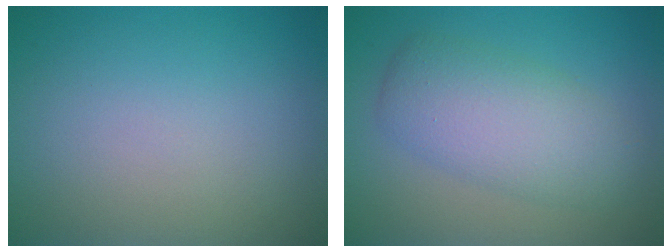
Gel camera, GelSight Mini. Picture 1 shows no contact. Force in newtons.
{"total": 5.3, "press": 5.2, "slide": 0.2}